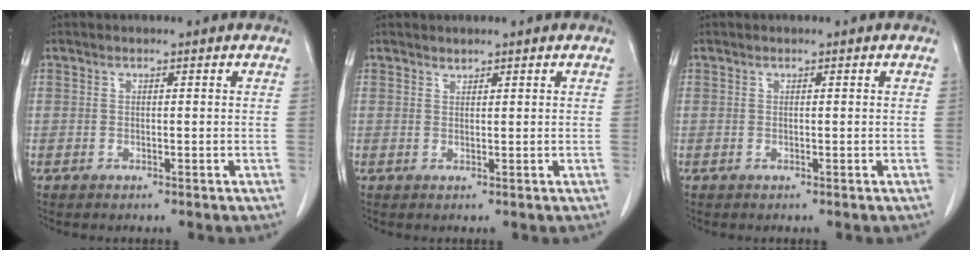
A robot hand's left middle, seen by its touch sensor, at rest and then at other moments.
{"total": 0.7, "force": [0.6, 0.1, 0.0], "torque": [-0.001, -0.007, 0.010]}
{"total": 0.0}